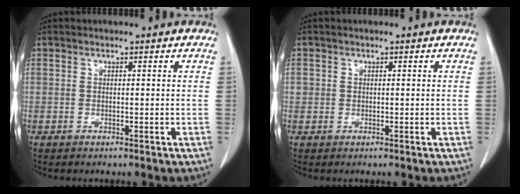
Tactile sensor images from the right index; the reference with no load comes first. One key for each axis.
{"total": 2.5, "fx": 0.0, "fy": 2.3, "fz": 1.0, "tx": -0.035, "ty": 0.015, "tz": 0.006}